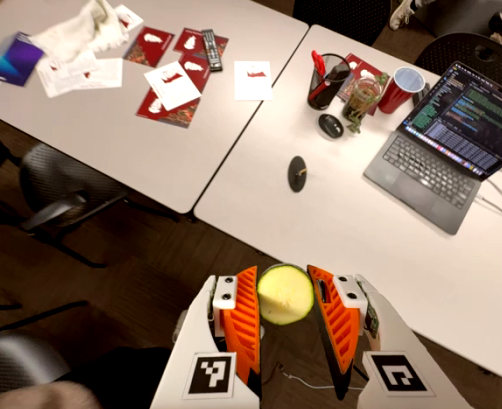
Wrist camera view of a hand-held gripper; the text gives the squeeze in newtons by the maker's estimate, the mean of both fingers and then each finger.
{"total": 11.4, "left": 11.9, "right": 10.8}